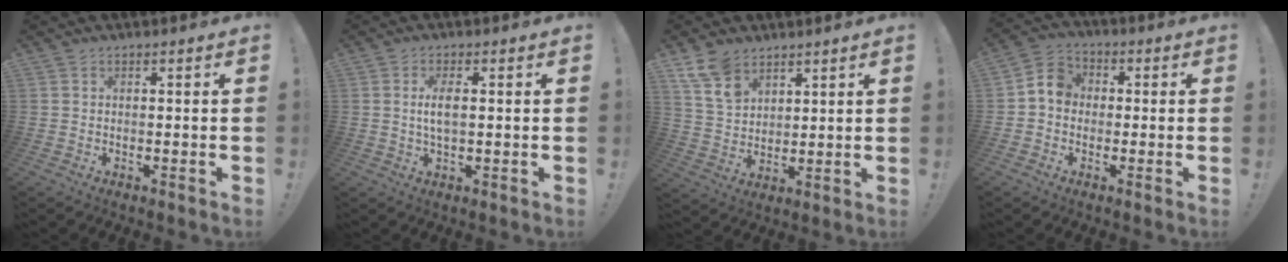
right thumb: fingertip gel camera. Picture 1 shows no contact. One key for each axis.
{"total": 4.6, "fx": 0.4, "fy": 1.8, "fz": 4.2, "tx": -0.072, "ty": -0.003, "tz": 0.002}
{"total": 10.5, "fx": 7.3, "fy": 6.4, "fz": 4.1, "tx": -0.075, "ty": -0.038, "tz": 0.145}
{"total": 6.9, "fx": -0.2, "fy": 6.0, "fz": 3.5, "tx": -0.044, "ty": 0.020, "tz": -0.002}